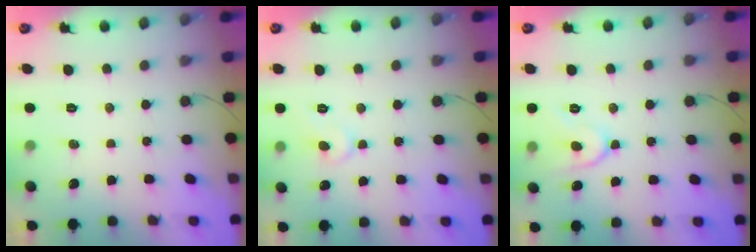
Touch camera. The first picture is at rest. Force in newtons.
{"total": 5.5, "press": 5.5, "slide": 0.3}
{"total": 8.5, "press": 8.5, "slide": 0.8}